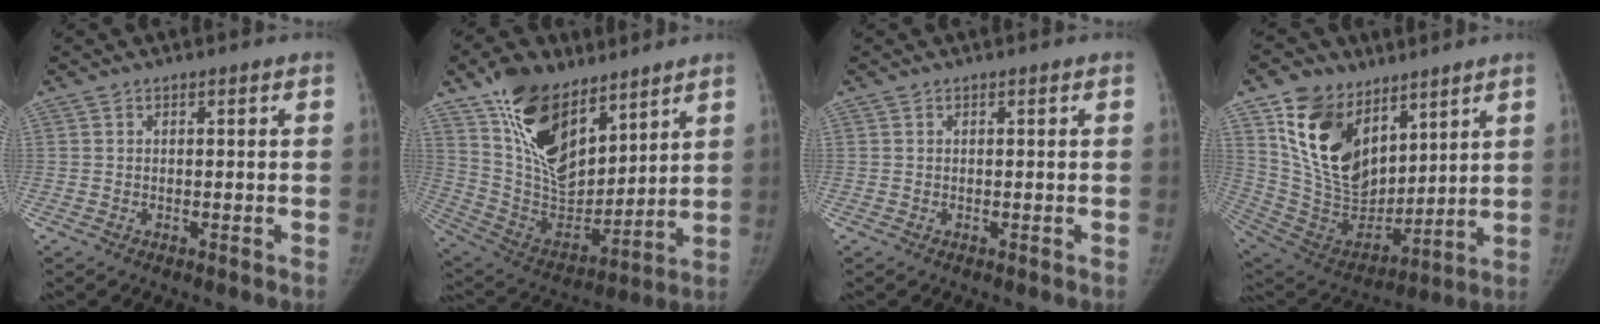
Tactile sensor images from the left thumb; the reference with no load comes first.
{"total": 22.1, "force": [13.3, 11.6, 13.2], "torque": [-0.196, -0.055, 0.254]}
{"total": 0.0}
{"total": 20.4, "force": [10.8, 12.9, 11.6], "torque": [-0.177, -0.050, 0.218]}